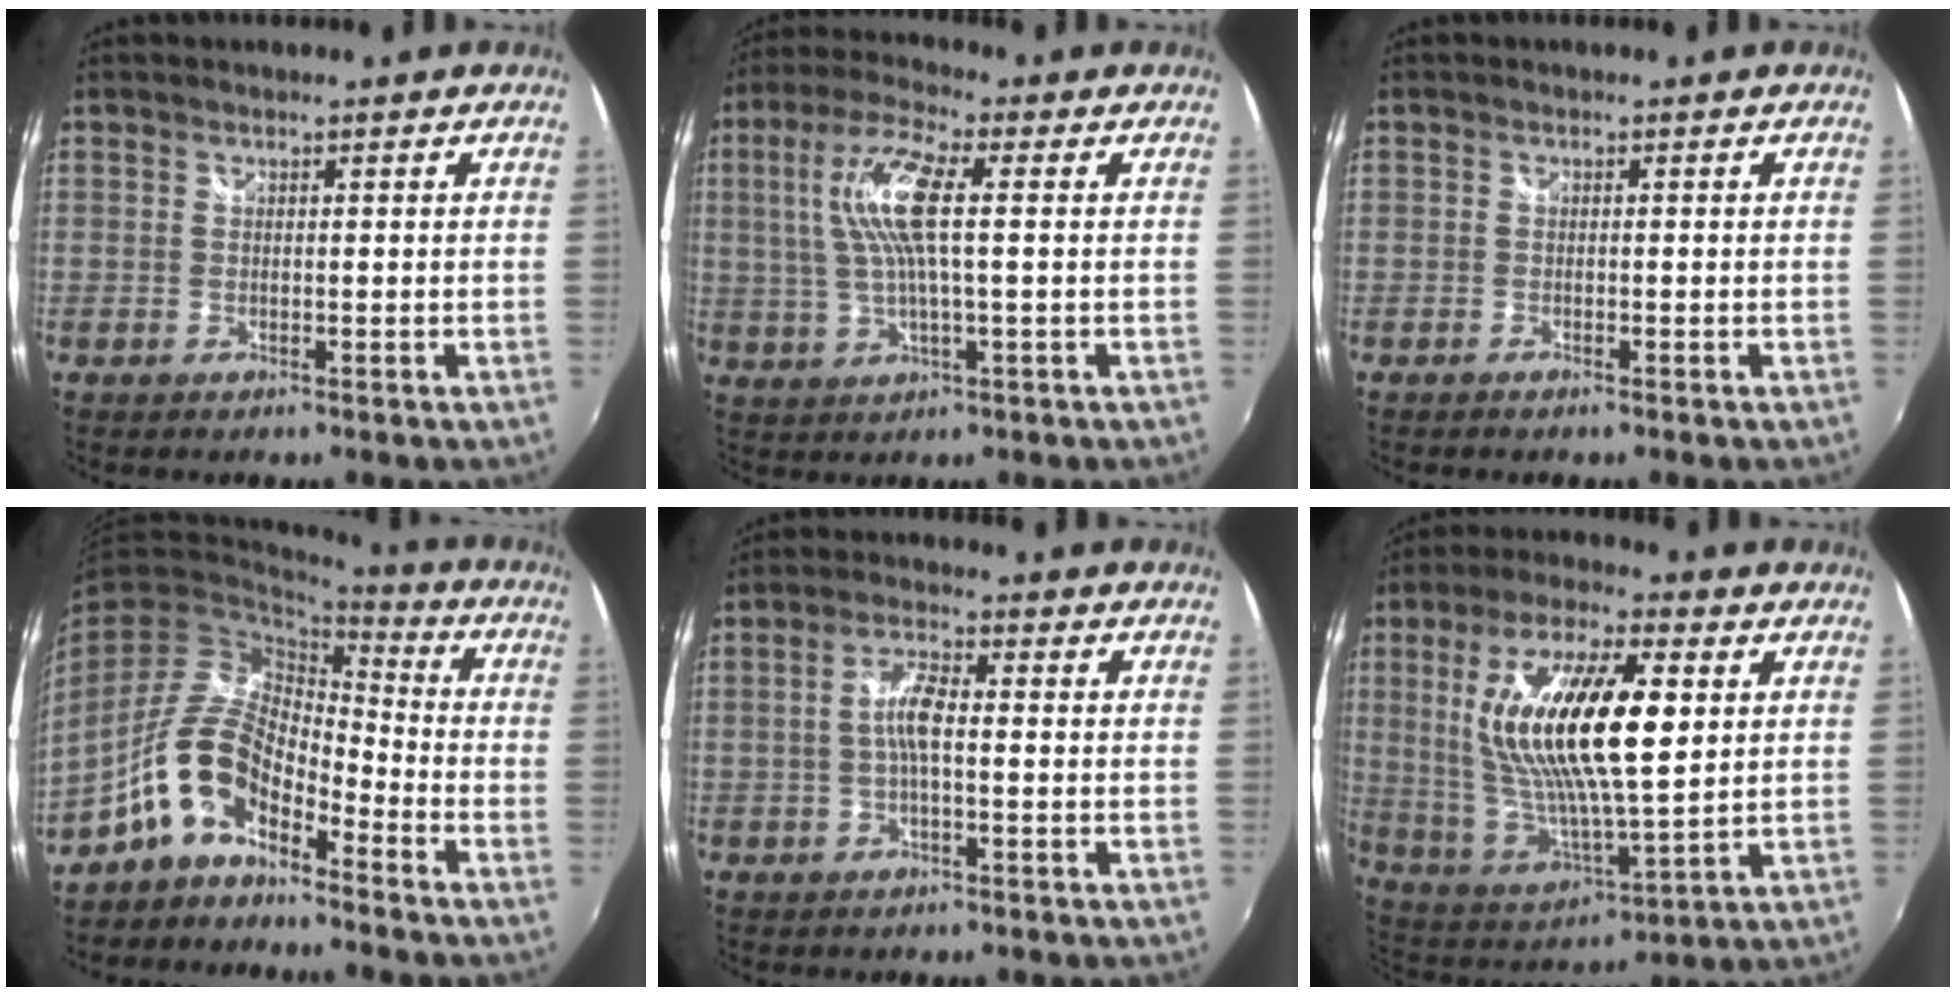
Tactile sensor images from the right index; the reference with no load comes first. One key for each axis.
{"total": 11.2, "fx": 1.9, "fy": 2.2, "fz": 10.8, "tx": -0.209, "ty": 0.010, "tz": 0.035}
{"total": 0.6, "fx": -0.6, "fy": 0.2, "fz": 0.3, "tx": -0.006, "ty": -0.002, "tz": -0.012}
{"total": 10.8, "fx": -6.9, "fy": 4.8, "fz": 6.8, "tx": -0.142, "ty": 0.014, "tz": -0.138}
{"total": 4.8, "fx": -0.6, "fy": 1.2, "fz": 4.6, "tx": -0.093, "ty": 0.010, "tz": -0.011}
{"total": 21.2, "fx": 4.9, "fy": 6.5, "fz": 19.6, "tx": -0.371, "ty": 0.004, "tz": 0.097}